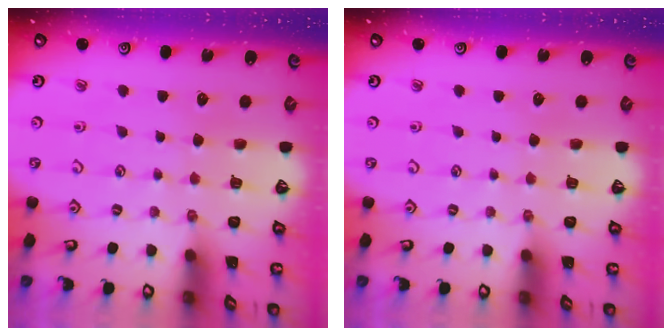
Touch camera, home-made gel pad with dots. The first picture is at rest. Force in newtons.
{"total": 0.0}